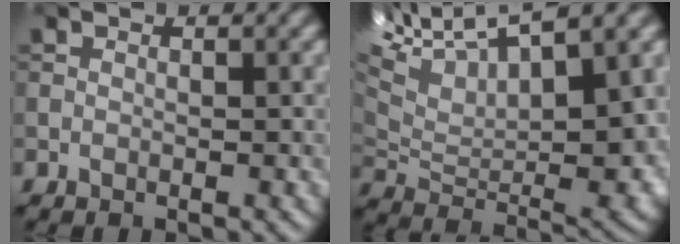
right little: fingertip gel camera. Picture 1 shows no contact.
{"total": 13.7, "force": [7.3, 5.2, 10.3], "torque": [-0.212, 0.020, 0.137]}